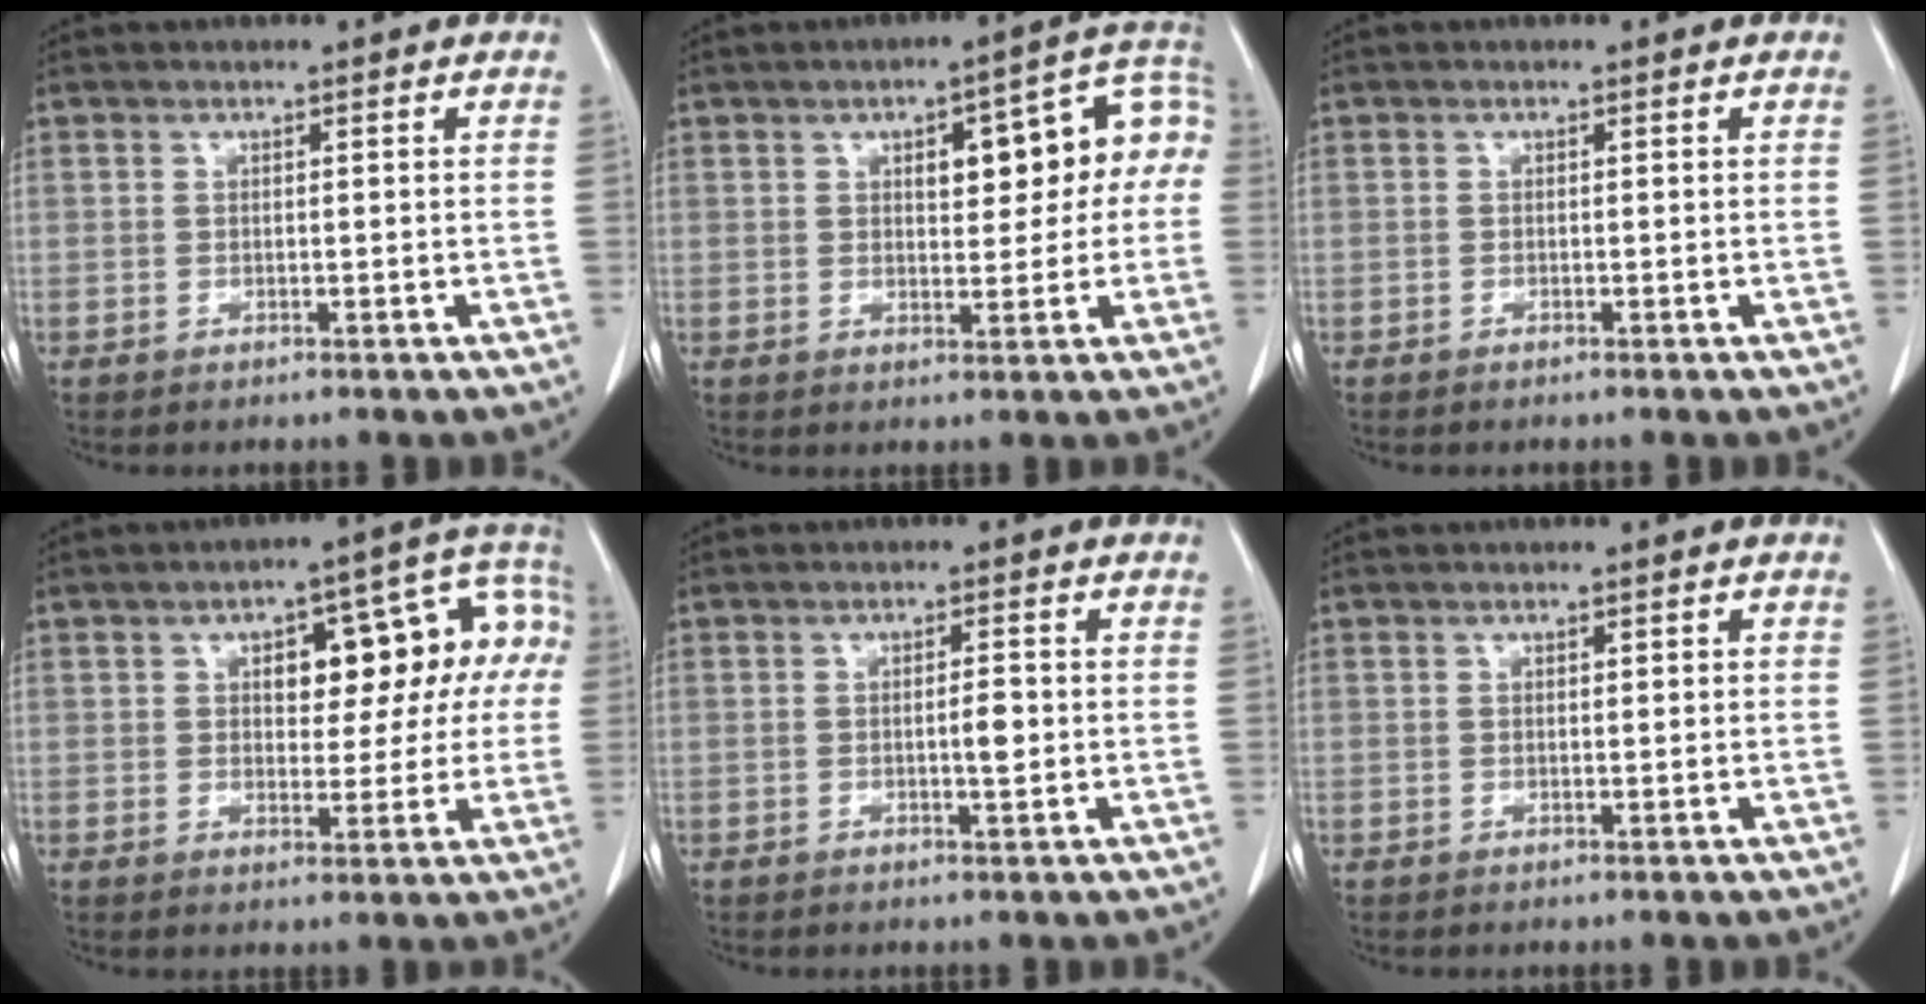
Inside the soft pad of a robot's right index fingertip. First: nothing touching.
{"total": 11.6, "force": [2.1, 4.3, 10.6], "torque": [-0.133, 0.044, 0.029]}
{"total": 0.0}
{"total": 12.1, "force": [2.3, 5.8, 10.4], "torque": [-0.123, 0.050, 0.032]}
{"total": 2.3, "force": [-0.1, 0.3, 2.3], "torque": [-0.041, 0.001, -0.001]}
{"total": 0.7, "force": [0.3, 0.3, 0.6], "torque": [-0.010, 0.000, 0.004]}